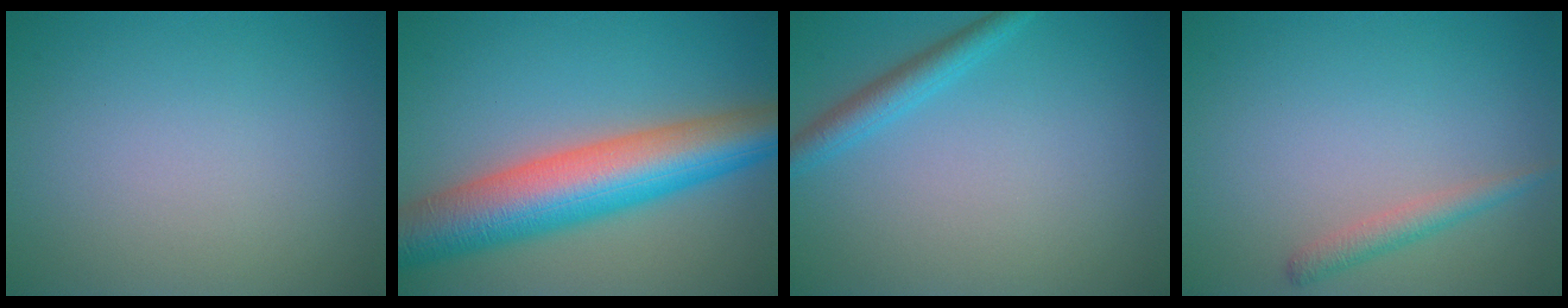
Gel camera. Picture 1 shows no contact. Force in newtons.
{"total": 10.7, "press": 10.7, "slide": 0.3}
{"total": 2.3, "press": 2.3, "slide": 0.2}
{"total": 1.7, "press": 1.7, "slide": 0.1}